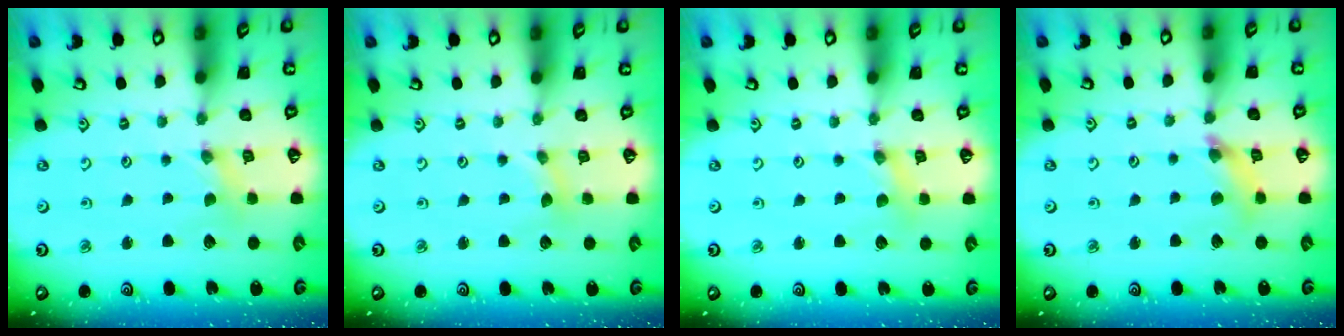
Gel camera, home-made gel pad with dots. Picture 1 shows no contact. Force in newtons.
{"total": 1.7, "press": 1.6, "slide": 0.2}
{"total": 1.4, "press": 1.4, "slide": 0.2}
{"total": 6.5, "press": 6.5, "slide": 0.6}